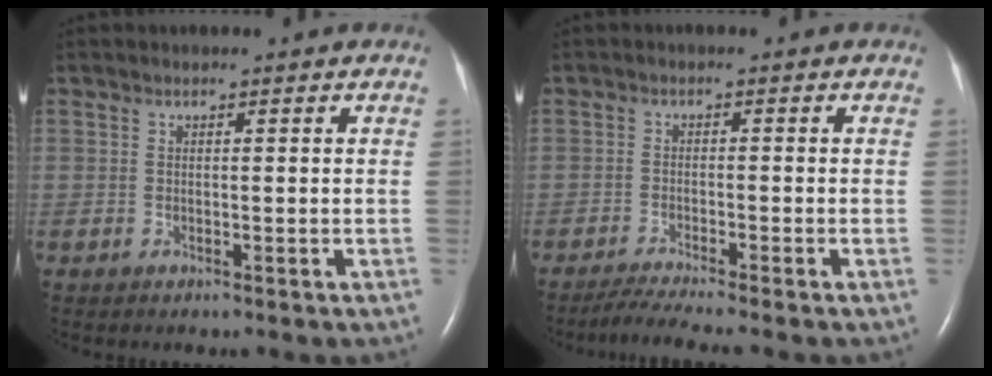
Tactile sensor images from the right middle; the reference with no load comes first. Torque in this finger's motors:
{"motor_torque": [0.29, -0.41, 0.01, 0.01]}